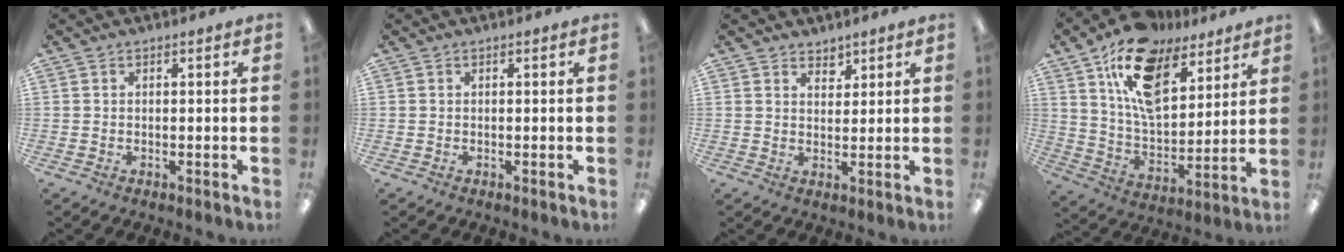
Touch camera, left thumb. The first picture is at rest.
{"total": 0.0}
{"total": 2.9, "force": [2.6, 1.2, 0.3], "torque": [0.008, -0.018, 0.047]}
{"total": 17.5, "force": [11.2, 9.1, 10.0], "torque": [-0.182, -0.045, 0.203]}